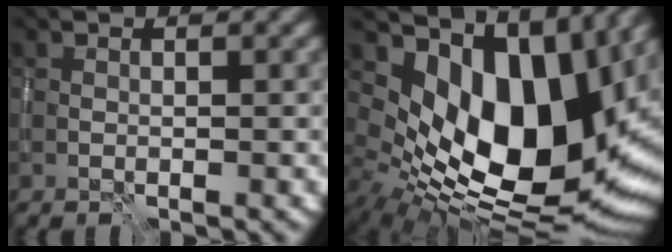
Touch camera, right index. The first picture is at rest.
{"total": 16.5, "force": [3.8, 9.6, 12.9], "torque": [-0.200, -0.001, 0.066]}